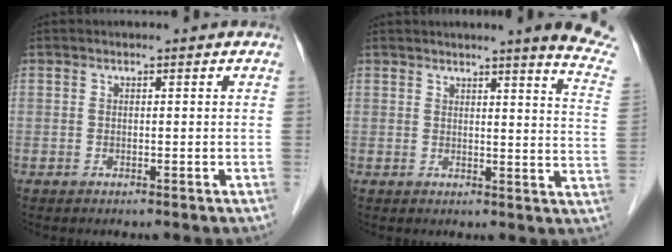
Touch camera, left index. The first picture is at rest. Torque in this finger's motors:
{"motor_torque": [0.15, -0.23, 0.33, 0.06]}